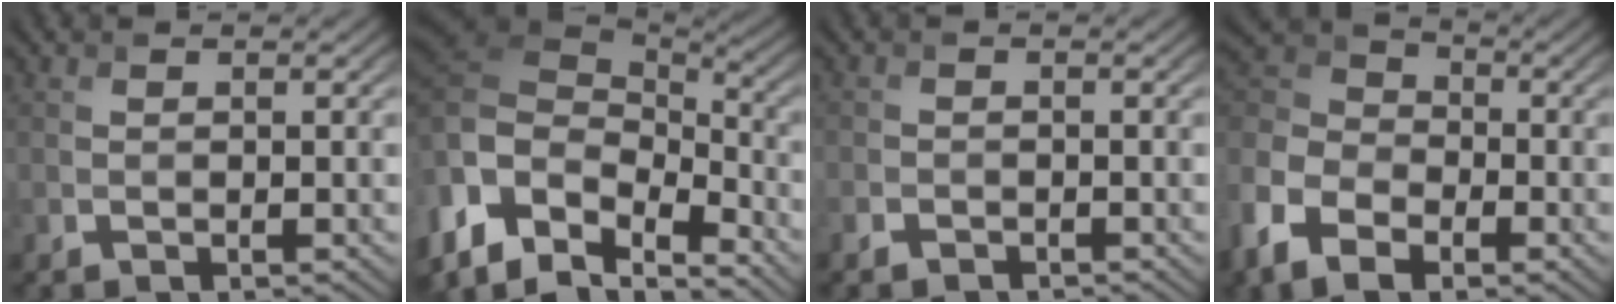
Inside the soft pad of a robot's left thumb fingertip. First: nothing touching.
{"total": 16.2, "force": [-3.6, 10.6, 11.7], "torque": [-0.273, -0.026, -0.025]}
{"total": 1.7, "force": [-1.6, 0.5, 0.5], "torque": [-0.008, -0.005, -0.033]}
{"total": 11.1, "force": [-4.4, 7.1, 7.2], "torque": [-0.200, -0.021, -0.098]}